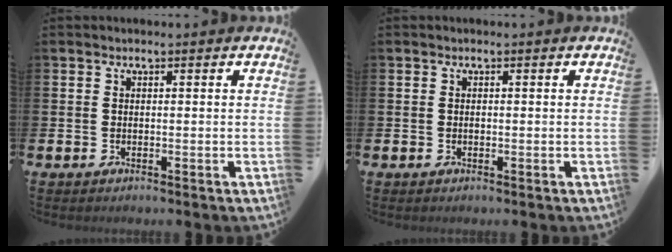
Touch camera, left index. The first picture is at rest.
{"total": 0.0}